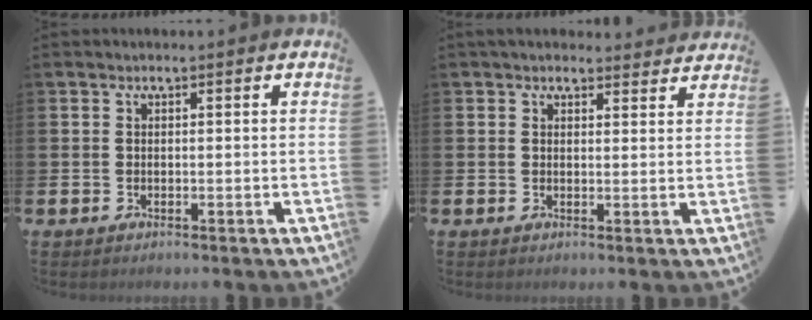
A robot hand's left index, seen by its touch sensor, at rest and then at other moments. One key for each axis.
{"total": 2.6, "fx": 2.5, "fy": 0.6, "fz": 0.3, "tx": 0.003, "ty": -0.014, "tz": 0.043}